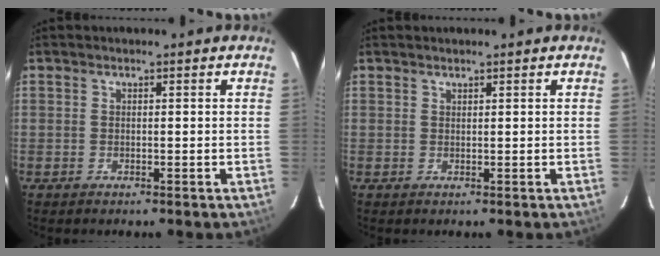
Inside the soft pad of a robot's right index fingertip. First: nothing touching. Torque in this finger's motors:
{"motor_torque": [-0.13, 0.03, -0.05, 0.00]}